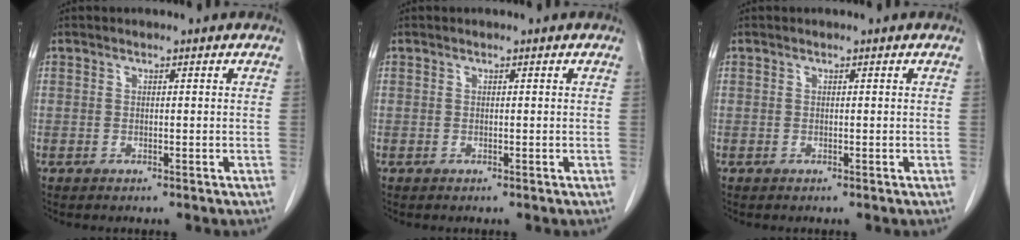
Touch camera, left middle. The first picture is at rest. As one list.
[{"total": 0.0}, {"total": 0.0}]